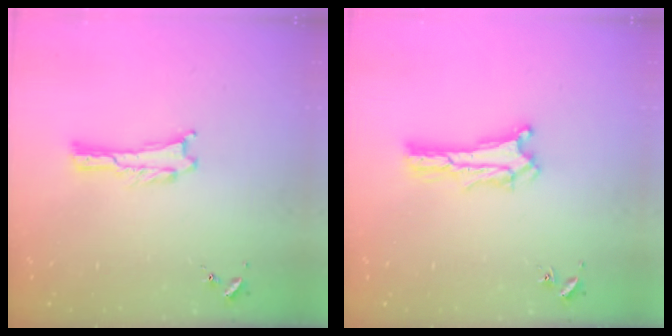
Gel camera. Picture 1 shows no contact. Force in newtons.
{"total": 0.9, "press": 0.9, "slide": 0.2}